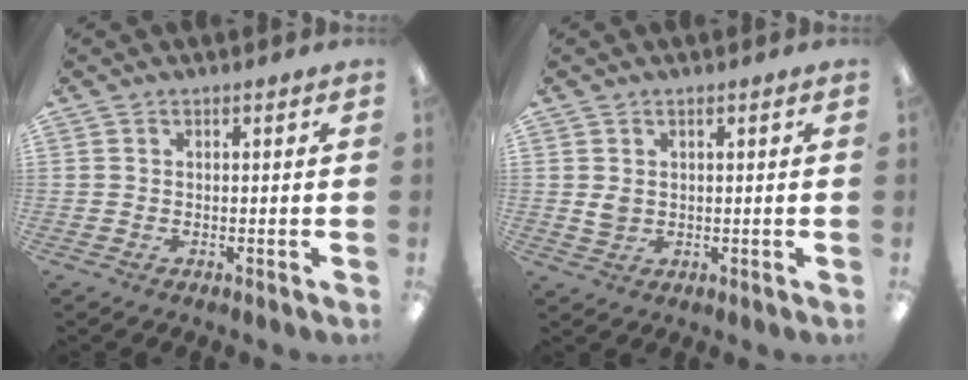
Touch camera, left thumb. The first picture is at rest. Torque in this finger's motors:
{"motor_torque": [-0.05, 0.05, -0.13, 0.07, 0.00]}